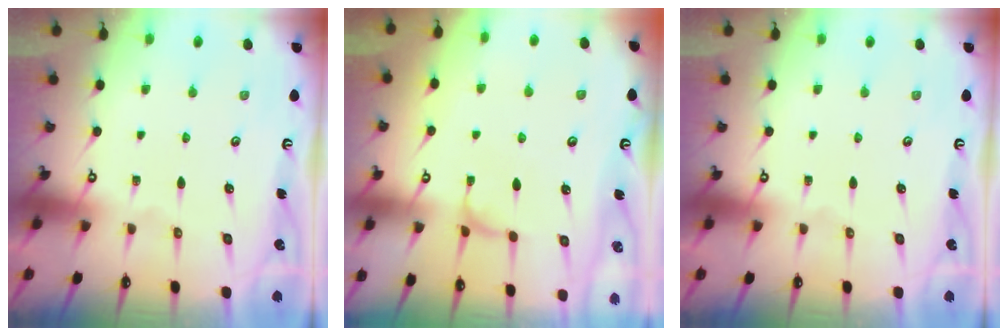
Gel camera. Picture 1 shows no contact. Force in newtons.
{"total": 2.1, "press": 2.0, "slide": 0.3}
{"total": 0.0}